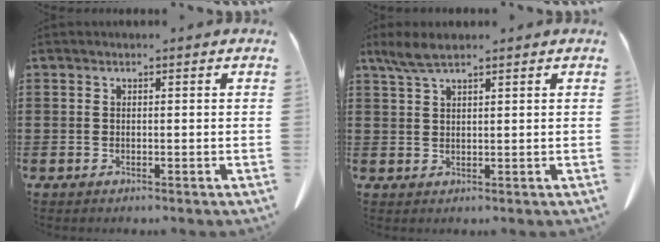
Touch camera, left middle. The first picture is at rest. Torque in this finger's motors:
{"motor_torque": [0.27, -0.13, 0.06, 0.07]}